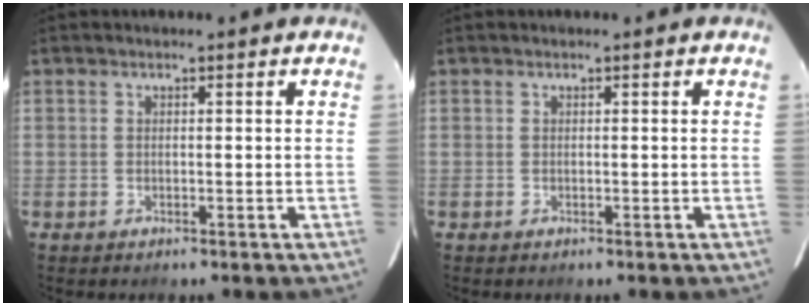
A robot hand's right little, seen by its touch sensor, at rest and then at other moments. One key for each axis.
{"total": 0.0}